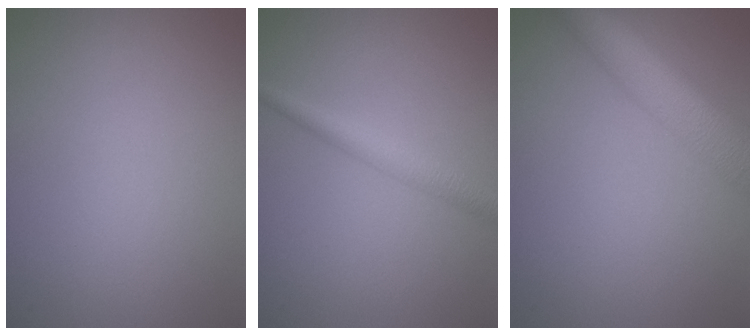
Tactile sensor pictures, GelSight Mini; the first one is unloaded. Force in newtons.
{"total": 2.3, "press": 2.3, "slide": 0.0}
{"total": 7.5, "press": 7.5, "slide": 0.4}